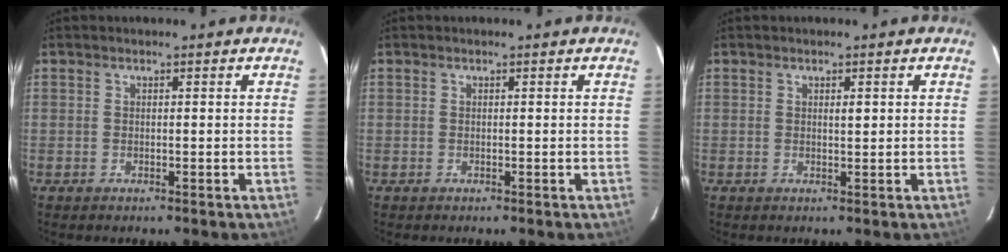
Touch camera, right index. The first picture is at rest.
{"total": 0.0}
{"total": 1.1, "force": [0.3, 0.4, 1.0], "torque": [-0.019, 0.001, 0.004]}